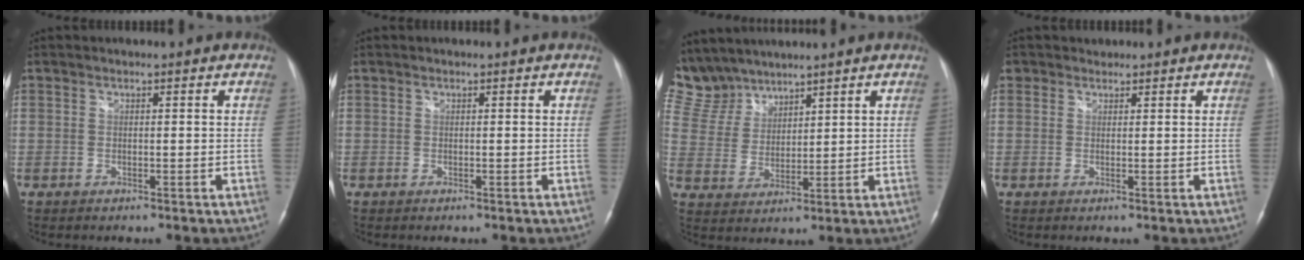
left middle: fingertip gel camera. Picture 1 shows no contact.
{"total": 0.0}
{"total": 9.8, "force": [9.0, 3.8, 0.6], "torque": [-0.028, 0.015, 0.201]}
{"total": 1.5, "force": [1.0, 1.1, -0.2], "torque": [0.011, 0.001, 0.011]}